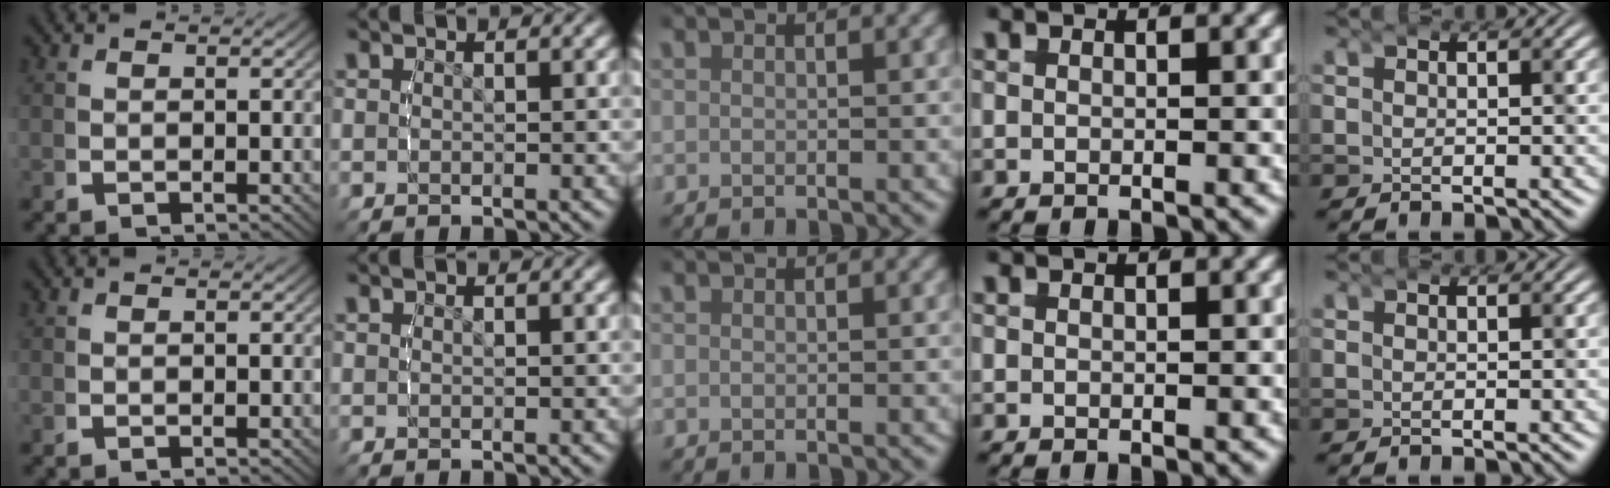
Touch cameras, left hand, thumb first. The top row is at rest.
{}